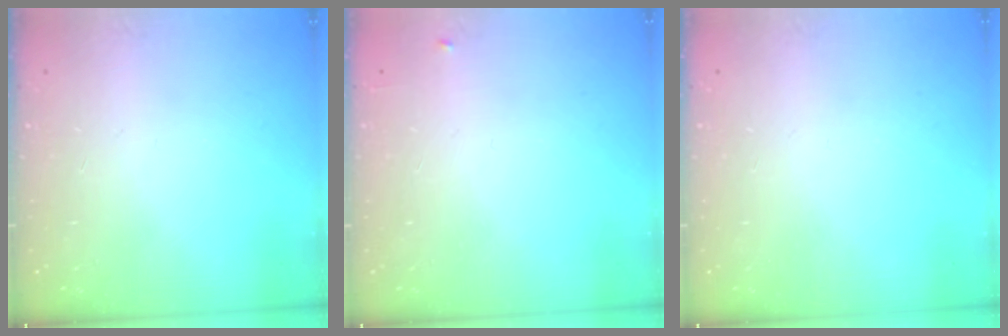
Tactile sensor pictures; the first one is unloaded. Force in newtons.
{"total": 3.9, "press": 3.9, "slide": 0.5}
{"total": 0.0}